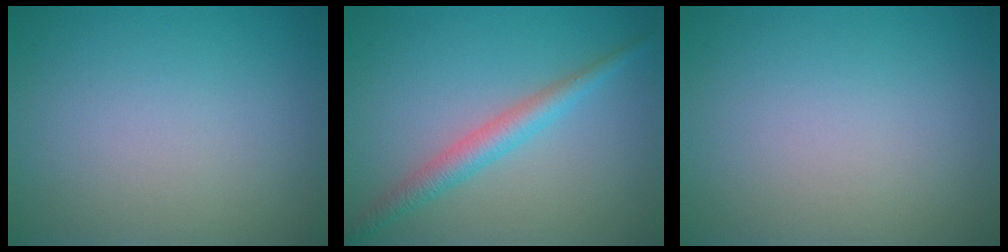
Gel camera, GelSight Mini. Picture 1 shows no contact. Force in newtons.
{"total": 2.8, "press": 2.8, "slide": 0.1}
{"total": 0.0}